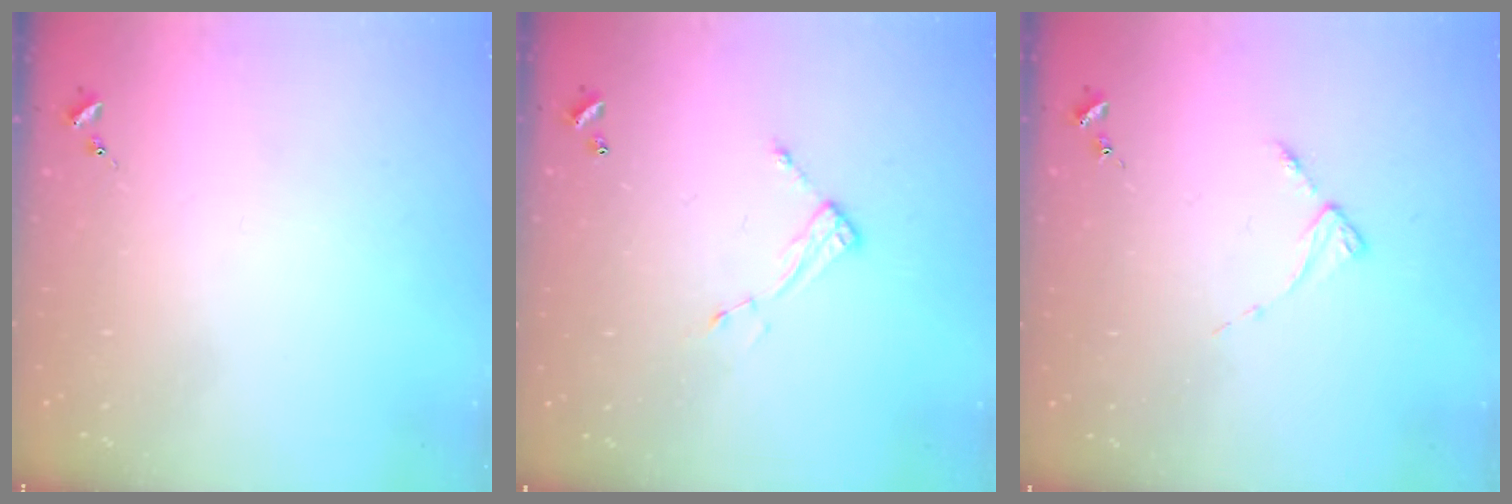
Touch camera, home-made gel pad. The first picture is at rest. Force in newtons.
{"total": 6.6, "press": 6.6, "slide": 0.2}
{"total": 2.9, "press": 2.8, "slide": 0.4}